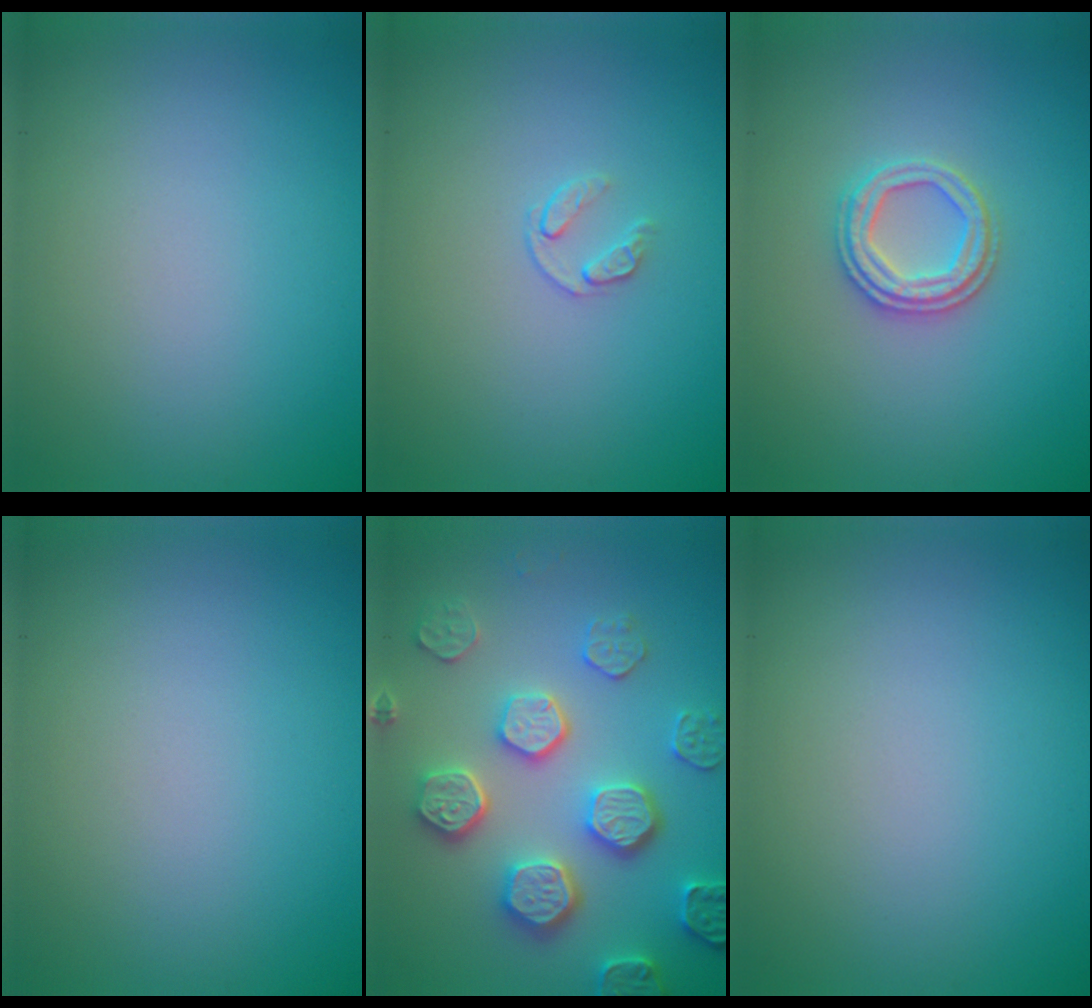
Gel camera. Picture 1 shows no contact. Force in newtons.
{"total": 0.9, "press": 0.5, "slide": 0.8}
{"total": 2.8, "press": 2.6, "slide": 1.0}
{"total": 0.0}
{"total": 5.3, "press": 5.1, "slide": 1.6}
{"total": 0.0}